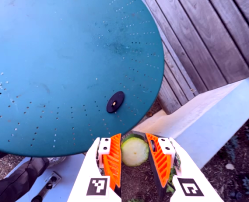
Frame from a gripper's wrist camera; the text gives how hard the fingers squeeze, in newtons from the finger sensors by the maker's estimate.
{"total": 14.3, "left": 14.5, "right": 14.2}